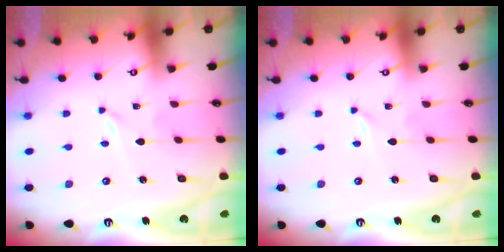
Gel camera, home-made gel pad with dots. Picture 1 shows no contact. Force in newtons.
{"total": 0.0}